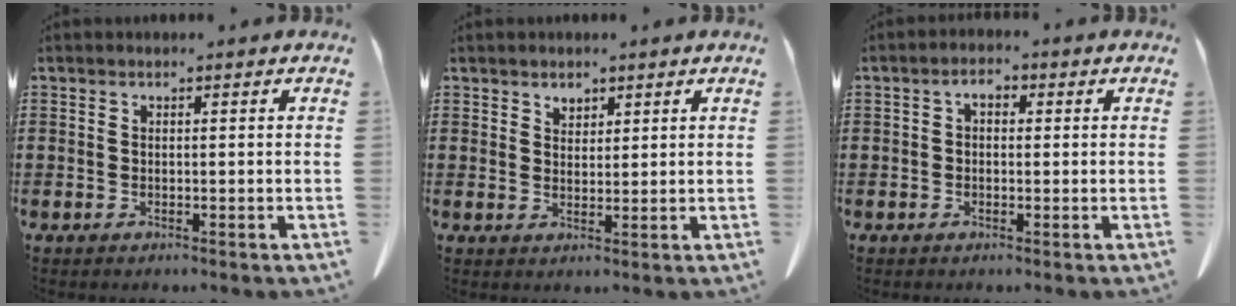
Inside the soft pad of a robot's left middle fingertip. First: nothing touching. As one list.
[{"total": 1.9, "force": [1.6, 1.0, 0.2], "torque": [0.000, 0.000, 0.029]}, {"total": 2.1, "force": [-0.2, 1.2, 1.7], "torque": [-0.036, 0.008, -0.006]}]